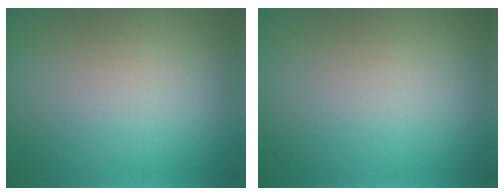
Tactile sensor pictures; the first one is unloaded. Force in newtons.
{"total": 0.0}